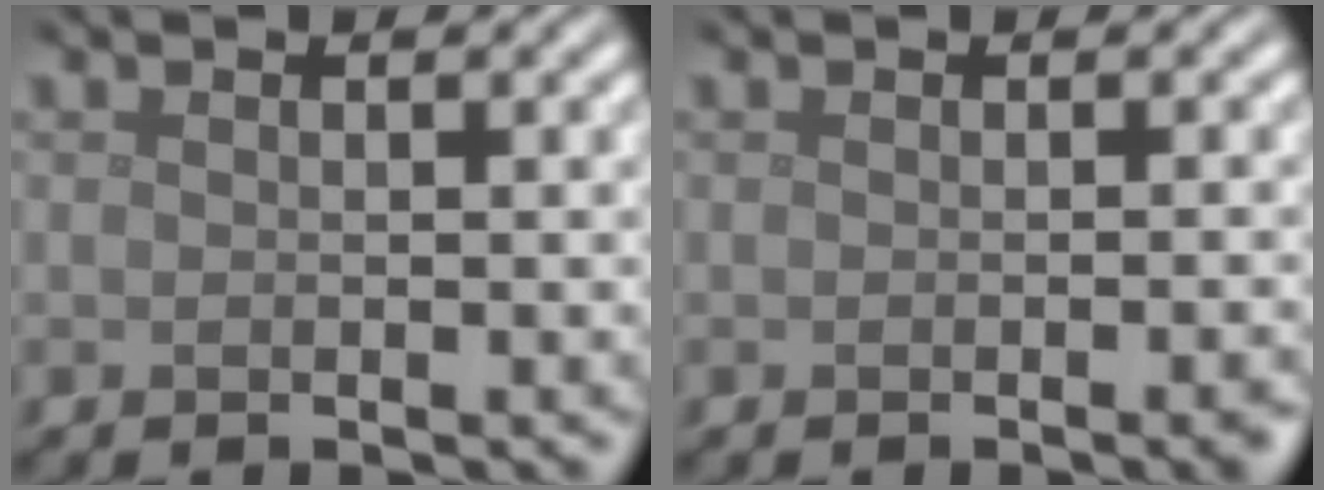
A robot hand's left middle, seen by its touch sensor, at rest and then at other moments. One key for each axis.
{"total": 1.5, "fx": -0.6, "fy": 0.4, "fz": 1.4, "tx": -0.010, "ty": 0.000, "tz": -0.008}